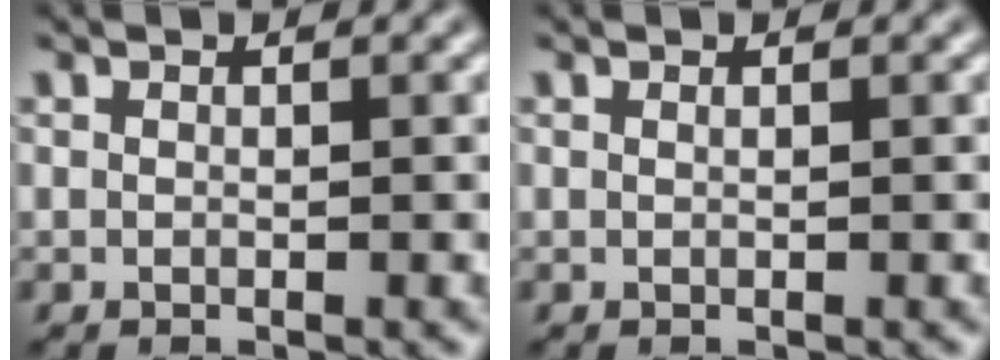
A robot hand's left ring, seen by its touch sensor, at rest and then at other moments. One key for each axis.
{"total": 0.0}